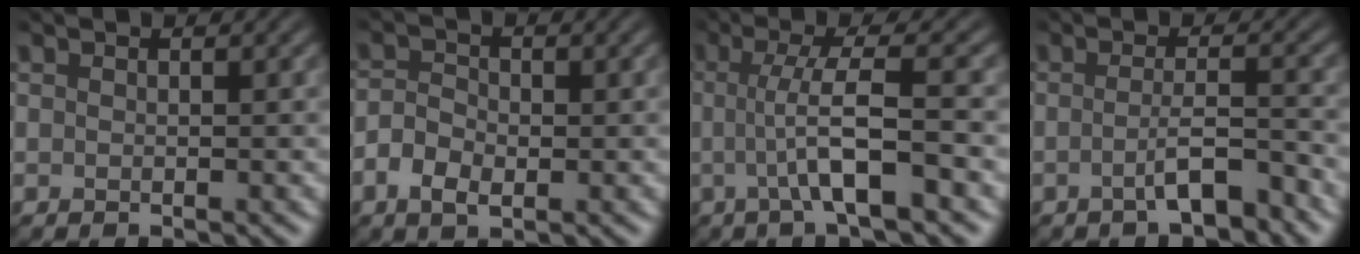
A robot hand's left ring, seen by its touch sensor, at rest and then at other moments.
{"total": 2.7, "force": [-0.9, 1.7, 2.0], "torque": [-0.037, -0.002, -0.020]}
{"total": 5.6, "force": [-0.8, 0.9, 5.4], "torque": [-0.091, 0.004, -0.021]}
{"total": 3.1, "force": [-1.5, 0.5, 2.6], "torque": [-0.042, 0.009, -0.032]}